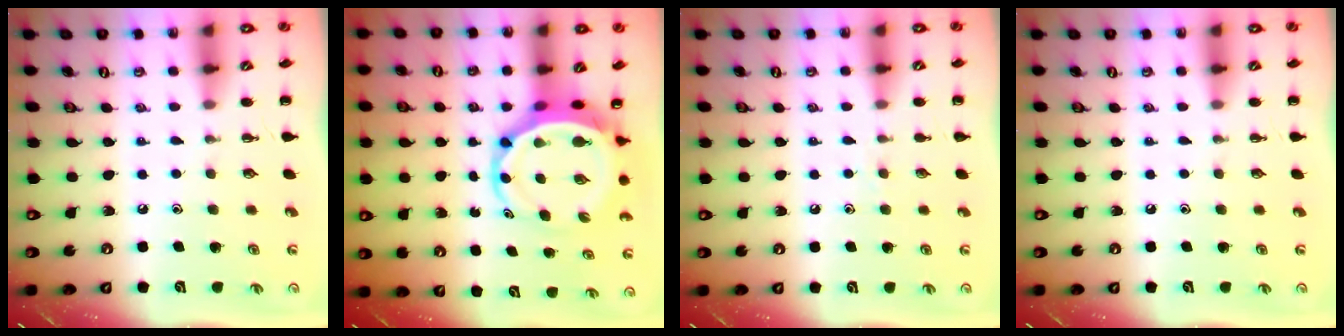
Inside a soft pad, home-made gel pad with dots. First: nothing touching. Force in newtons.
{"total": 8.0, "press": 7.7, "slide": 2.2}
{"total": 4.6, "press": 4.4, "slide": 1.2}
{"total": 0.0}